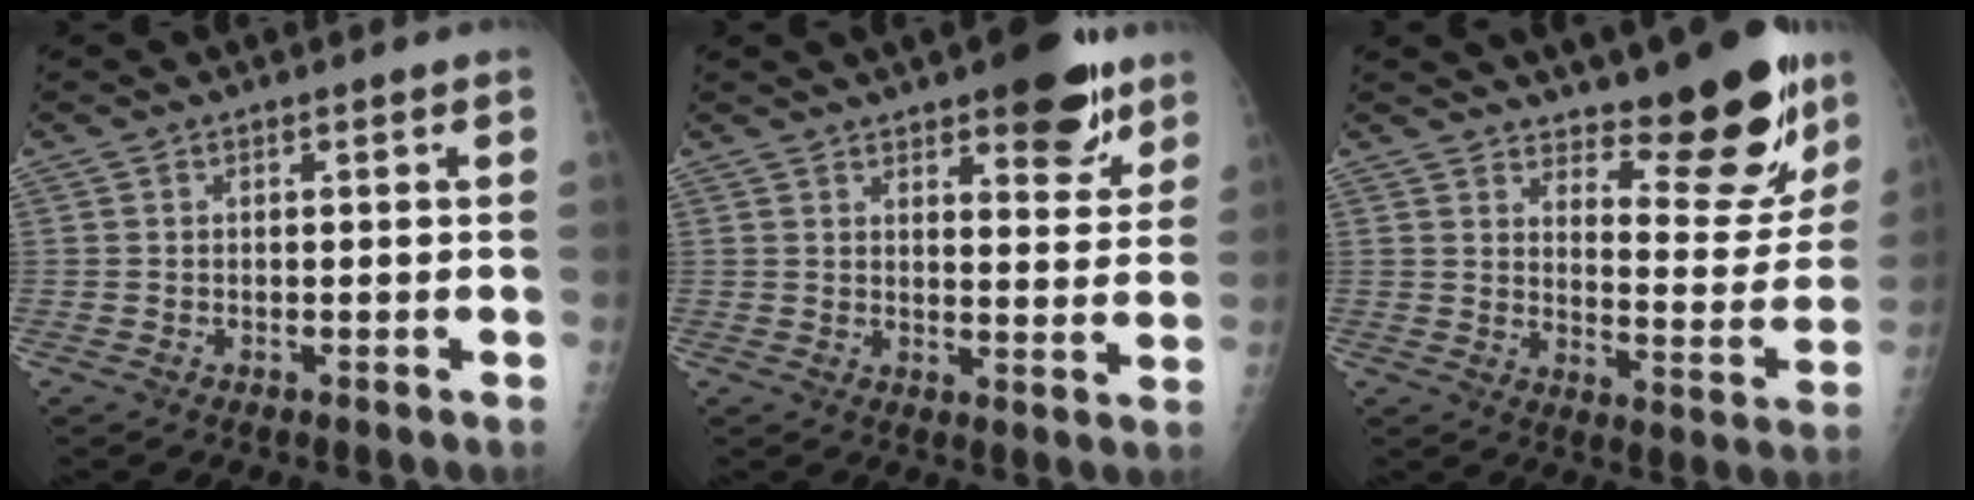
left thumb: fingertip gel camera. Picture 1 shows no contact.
{"total": 11.1, "force": [7.0, 4.1, 7.6], "torque": [-0.063, -0.035, 0.092]}
{"total": 15.1, "force": [11.2, 4.8, 8.9], "torque": [-0.069, -0.096, 0.163]}